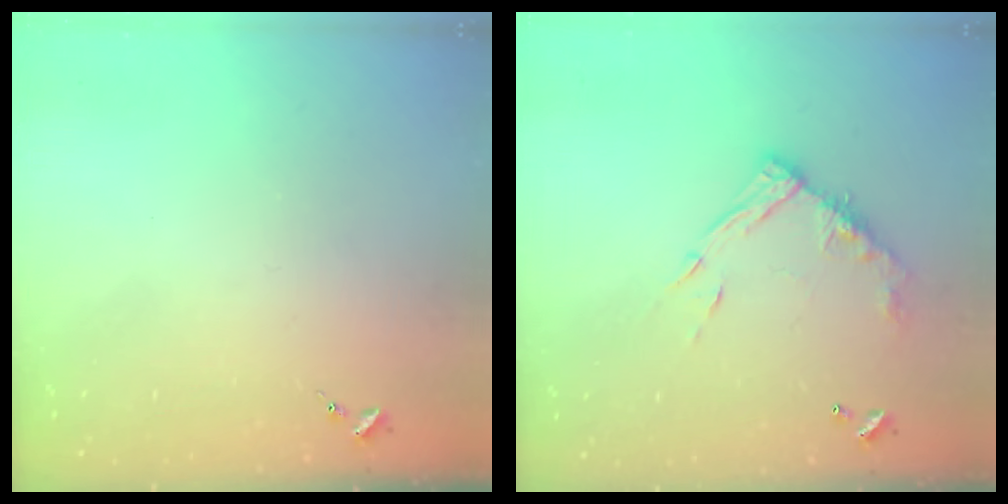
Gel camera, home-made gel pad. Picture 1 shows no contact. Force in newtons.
{"total": 13.3, "press": 13.3, "slide": 1.1}